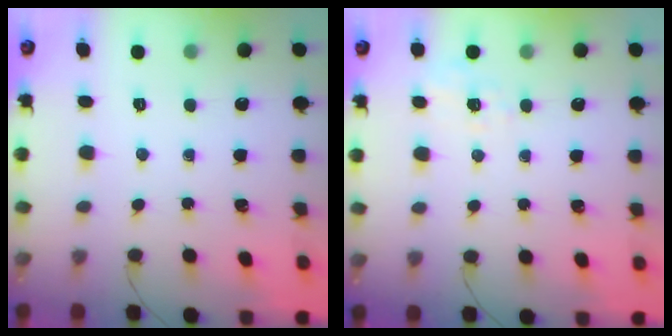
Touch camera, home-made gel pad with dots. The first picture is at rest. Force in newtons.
{"total": 1.6, "press": 0.2, "slide": 1.6}